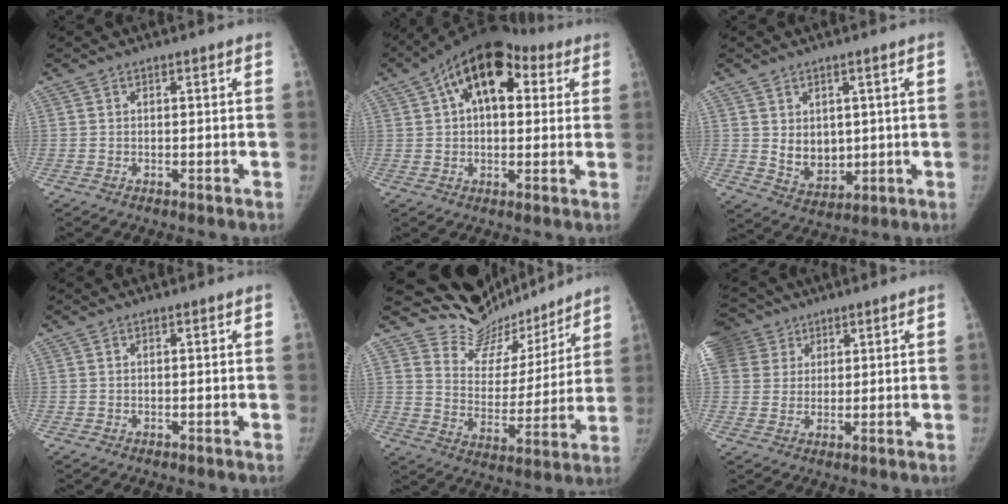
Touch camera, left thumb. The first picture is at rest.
{"total": 16.1, "force": [5.8, 9.3, 11.8], "torque": [-0.156, 0.025, 0.080]}
{"total": 6.7, "force": [0.8, 5.2, 4.2], "torque": [-0.034, -0.018, 0.034]}
{"total": 0.0}
{"total": 17.1, "force": [15.9, 6.2, 1.6], "torque": [0.020, -0.109, 0.245]}
{"total": 14.7, "force": [6.9, 11.9, 5.0], "torque": [-0.122, 0.029, 0.137]}